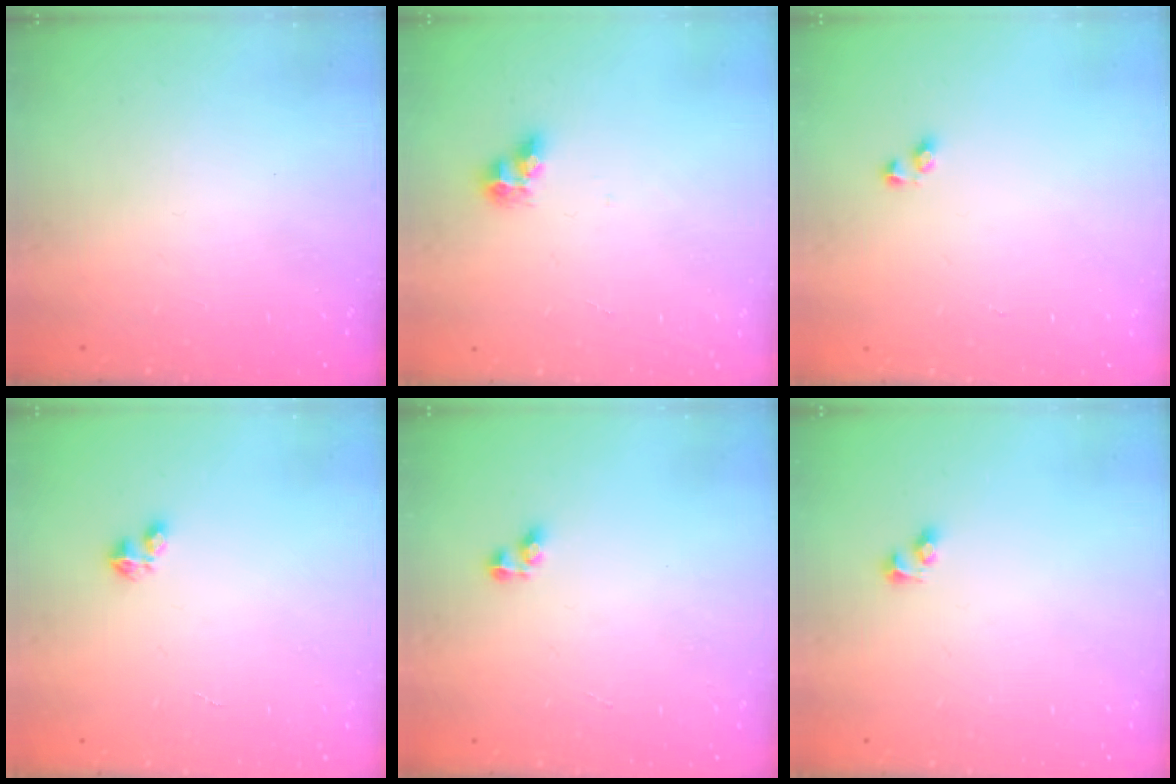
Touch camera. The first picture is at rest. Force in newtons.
{"total": 6.0, "press": 6.0, "slide": 0.1}
{"total": 2.9, "press": 2.7, "slide": 1.1}
{"total": 2.4, "press": 2.4, "slide": 0.5}
{"total": 2.5, "press": 2.5, "slide": 0.1}
{"total": 2.7, "press": 2.5, "slide": 1.2}